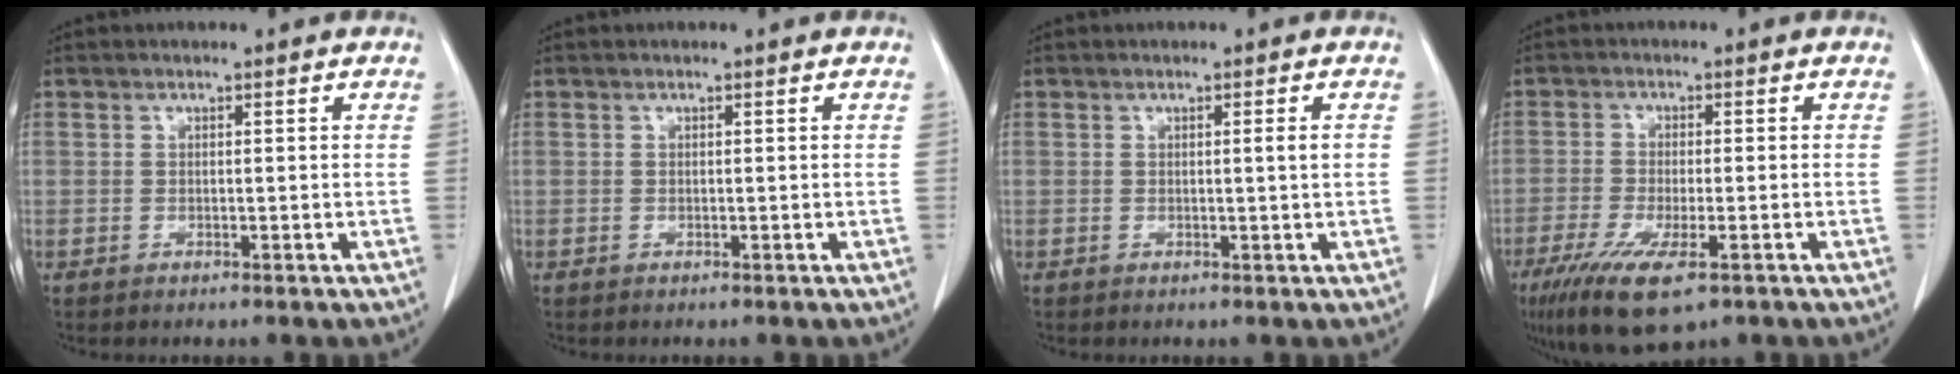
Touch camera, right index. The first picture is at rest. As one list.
[{"total": 0.0}, {"total": 1.3, "force": [0.1, -0.3, 1.2], "torque": [-0.020, 0.000, 0.001]}, {"total": 10.3, "force": [-6.1, 2.5, 7.9], "torque": [-0.142, -0.027, -0.099]}]